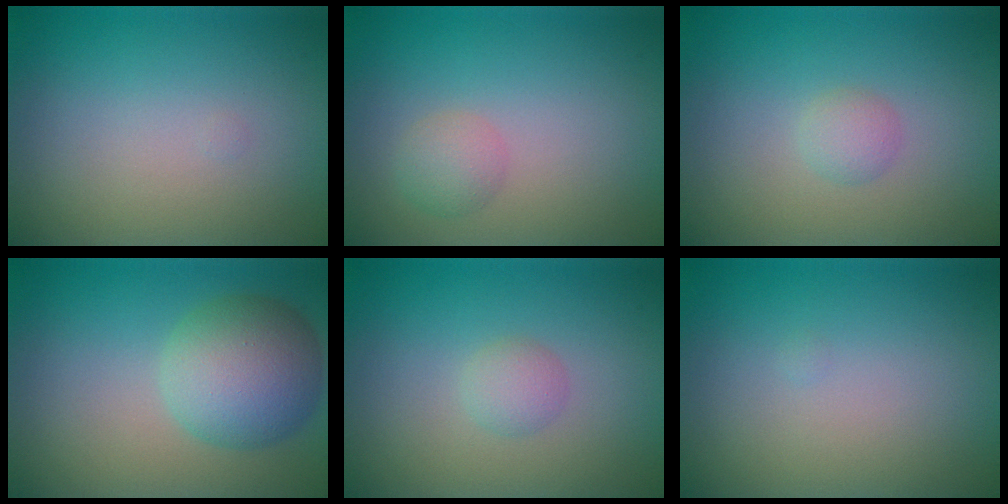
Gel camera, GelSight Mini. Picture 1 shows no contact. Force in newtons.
{"total": 1.7, "press": 1.7, "slide": 0.1}
{"total": 1.3, "press": 1.3, "slide": 0.1}
{"total": 6.3, "press": 6.3, "slide": 0.1}
{"total": 1.4, "press": 1.4, "slide": 0.1}
{"total": 0.0}